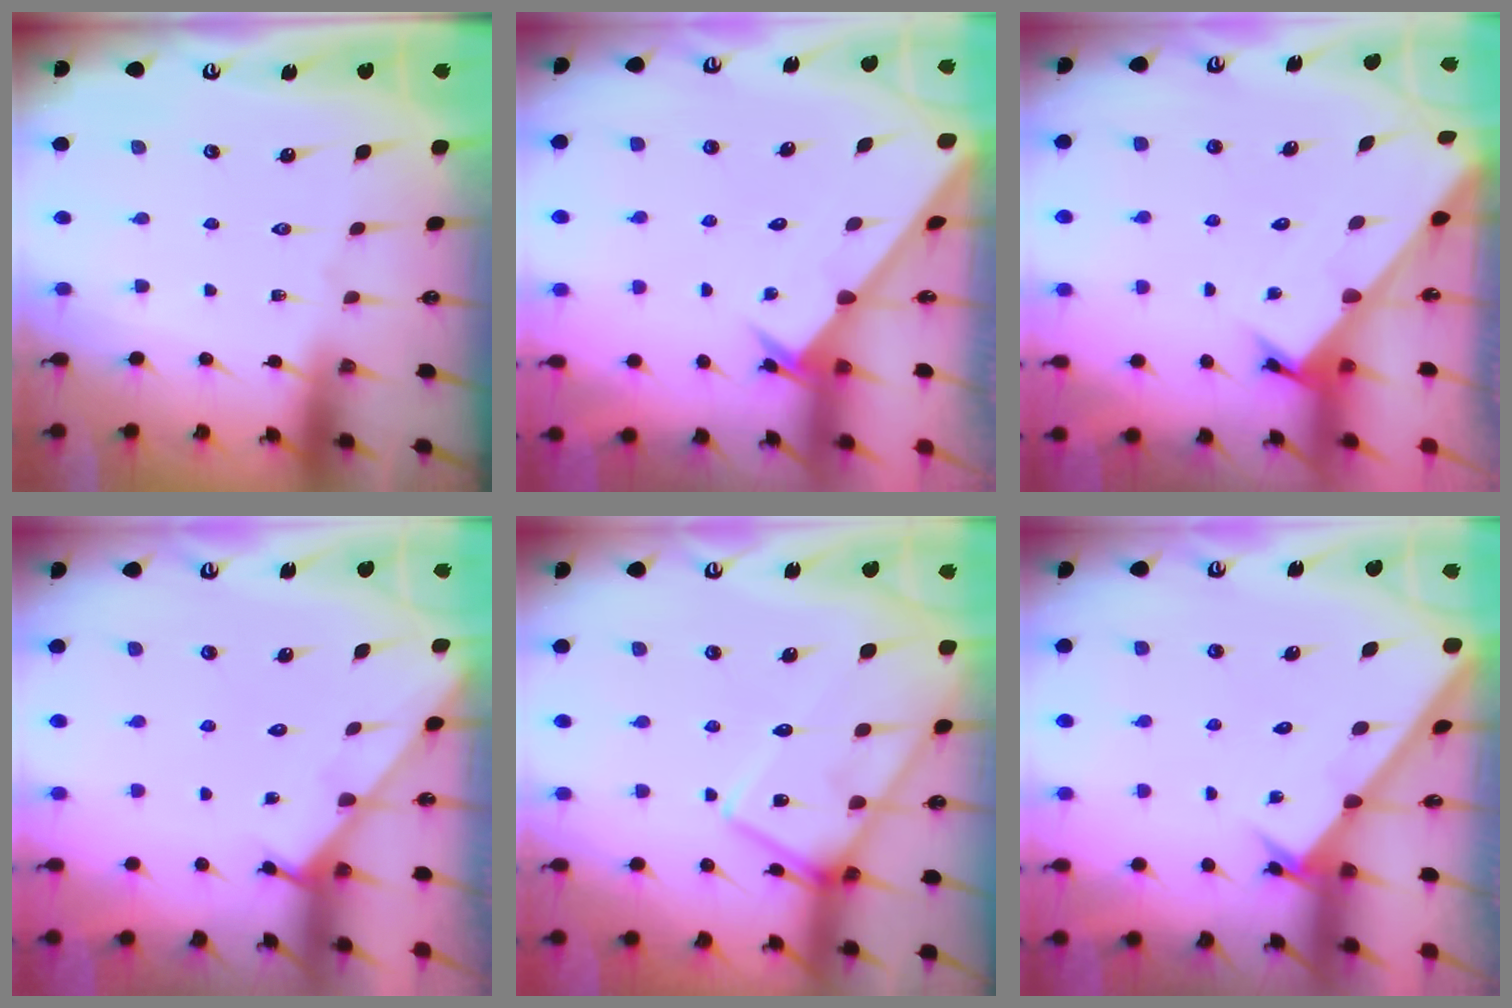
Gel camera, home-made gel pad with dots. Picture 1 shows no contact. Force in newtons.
{"total": 2.4, "press": 2.4, "slide": 0.2}
{"total": 2.5, "press": 2.5, "slide": 0.2}
{"total": 1.2, "press": 1.2, "slide": 0.1}
{"total": 13.2, "press": 13.2, "slide": 1.1}
{"total": 2.2, "press": 2.2, "slide": 0.2}